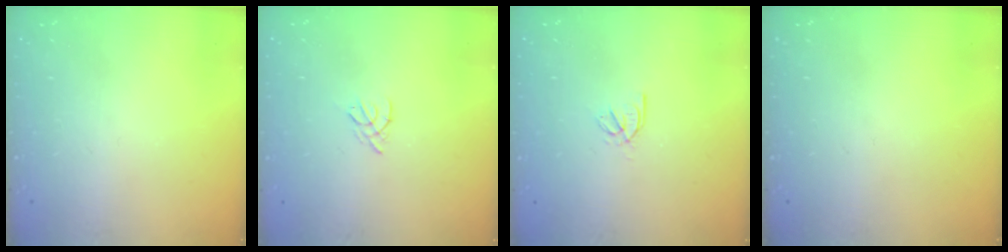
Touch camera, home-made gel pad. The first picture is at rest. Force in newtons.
{"total": 2.0, "press": 1.9, "slide": 0.5}
{"total": 2.2, "press": 2.2, "slide": 0.5}
{"total": 0.0}